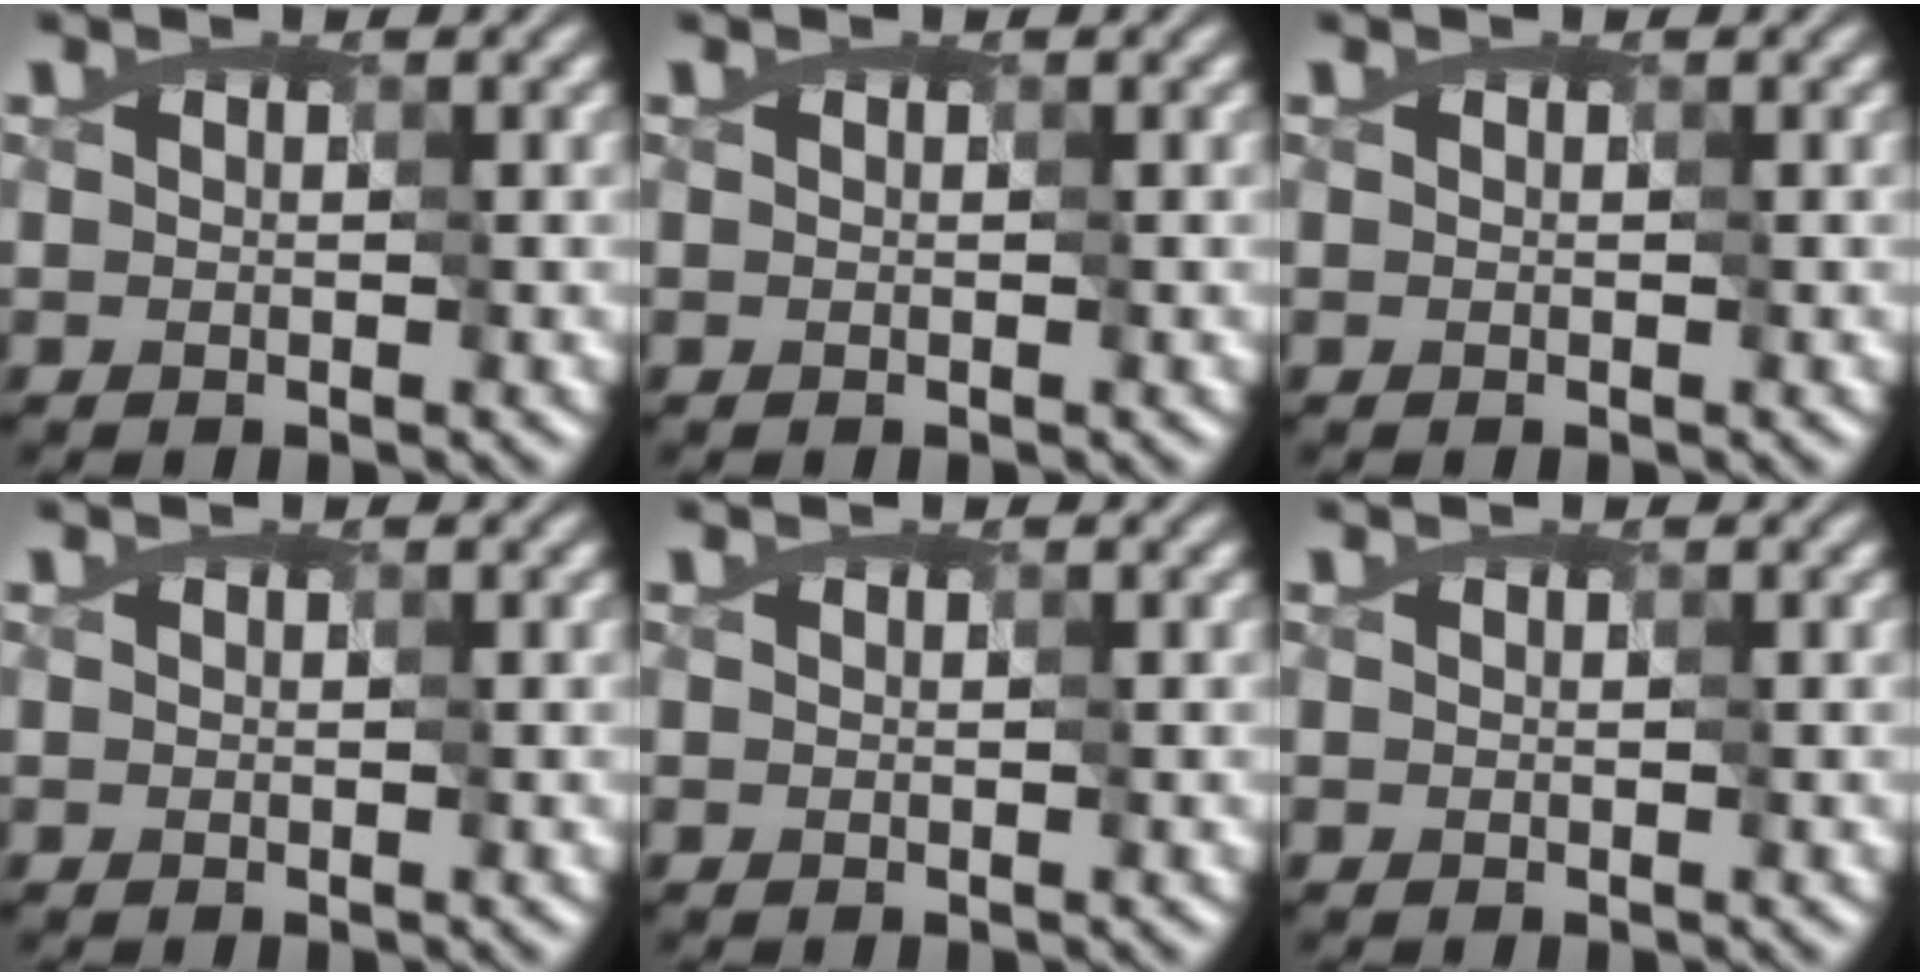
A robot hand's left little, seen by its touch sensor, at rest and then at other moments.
{"total": 0.0}
{"total": 0.0}
{"total": 0.0}
{"total": 0.0}
{"total": 0.0}